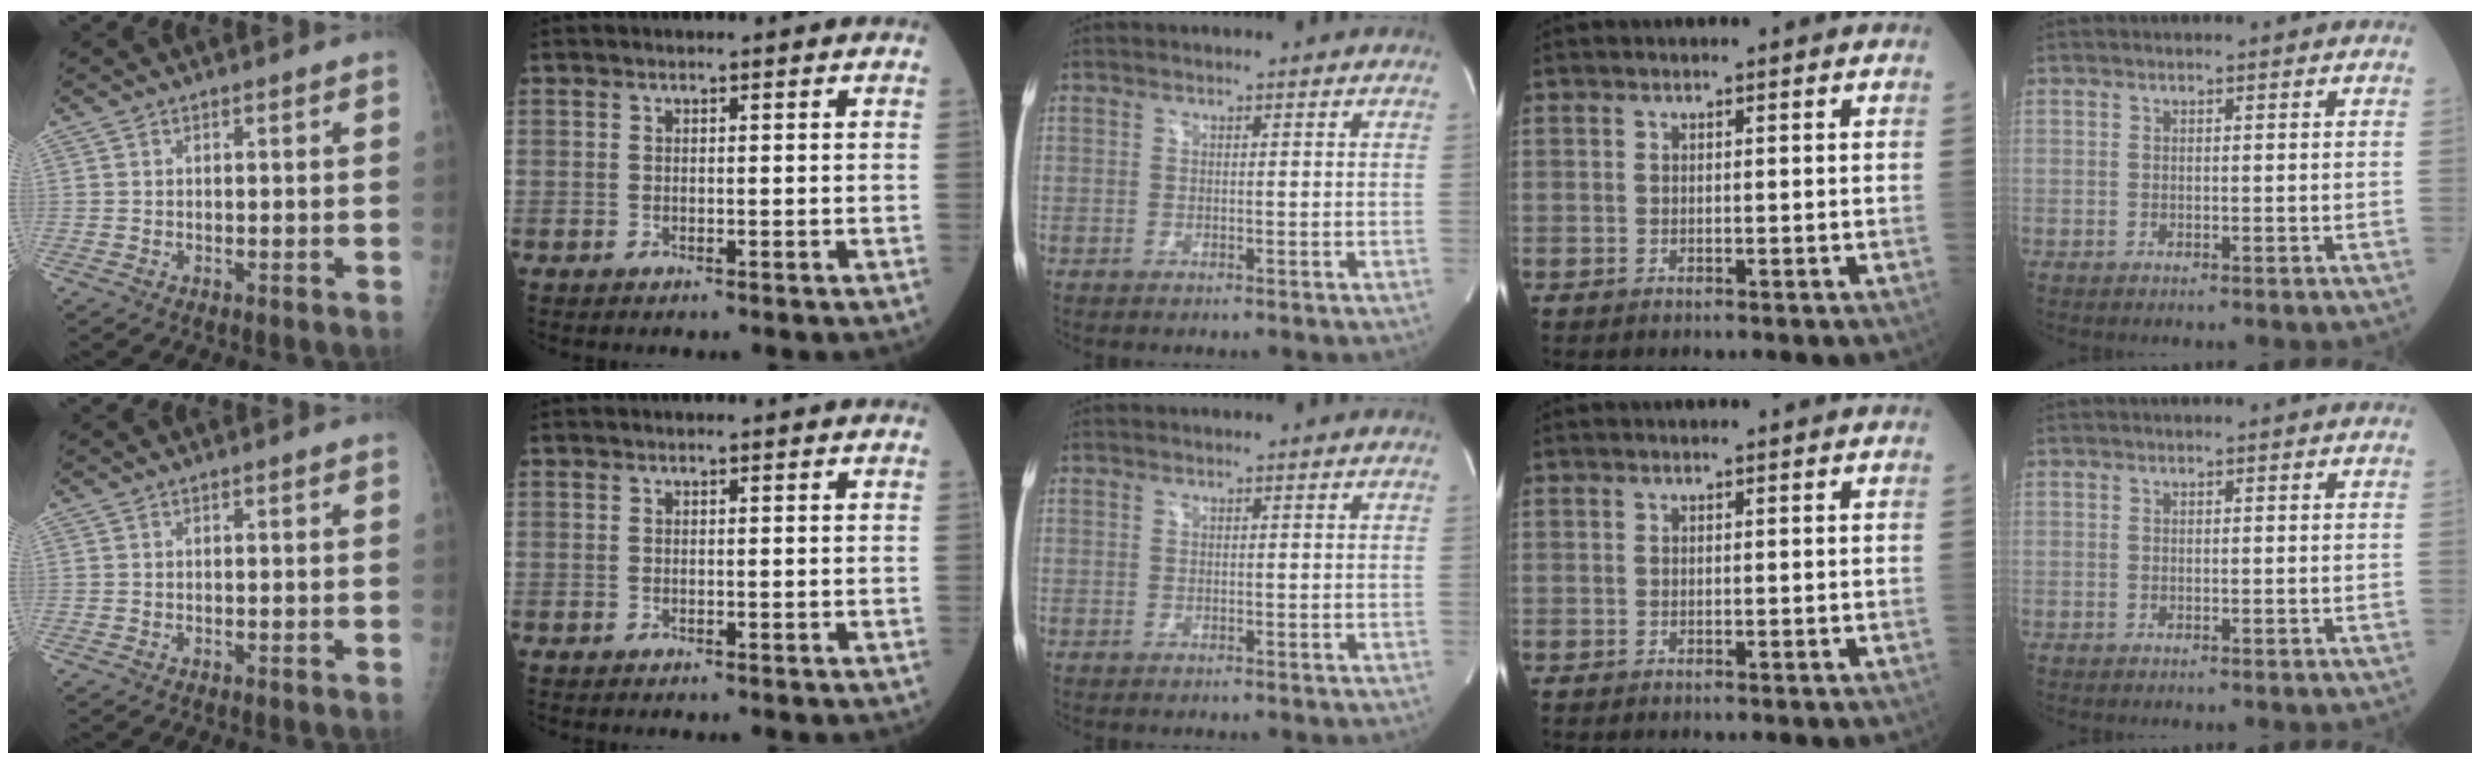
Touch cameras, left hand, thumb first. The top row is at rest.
{}